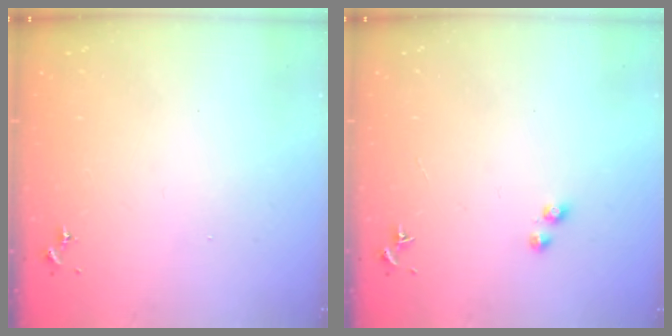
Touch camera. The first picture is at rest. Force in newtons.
{"total": 2.7, "press": 2.6, "slide": 0.9}